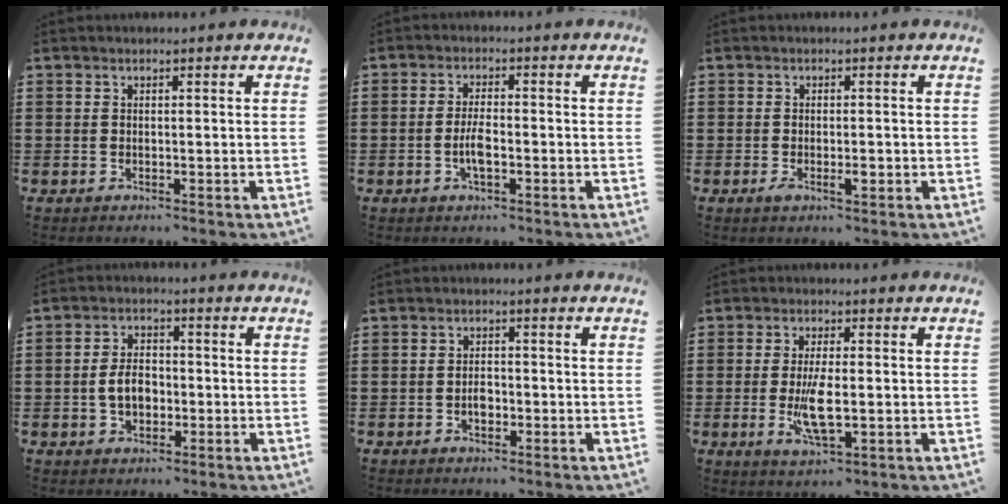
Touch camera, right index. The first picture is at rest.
{"total": 3.7, "force": [-1.0, 1.2, 3.4], "torque": [-0.075, 0.000, -0.024]}
{"total": 2.4, "force": [-0.8, 0.8, 2.1], "torque": [-0.043, -0.005, -0.015]}
{"total": 4.7, "force": [-0.9, 3.0, 3.6], "torque": [-0.068, 0.002, -0.020]}
{"total": 2.3, "force": [-0.7, 1.4, 1.7], "torque": [-0.025, -0.001, -0.015]}
{"total": 6.9, "force": [-1.0, 2.4, 6.4], "torque": [-0.136, -0.009, -0.023]}